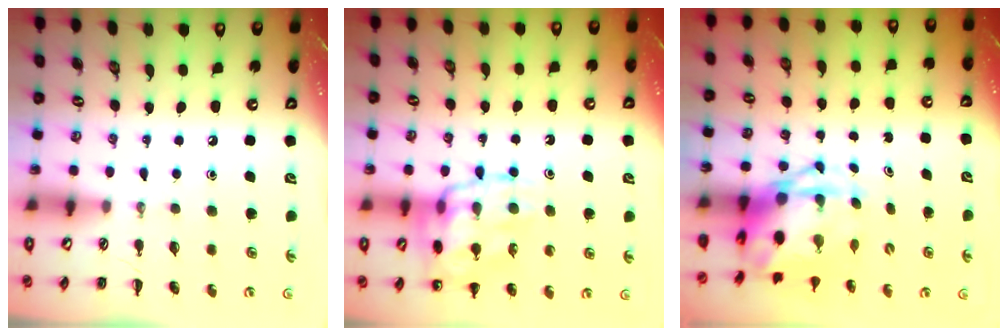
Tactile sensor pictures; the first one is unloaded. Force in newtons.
{"total": 20.7, "press": 20.5, "slide": 3.0}
{"total": 5.4, "press": 5.1, "slide": 1.5}